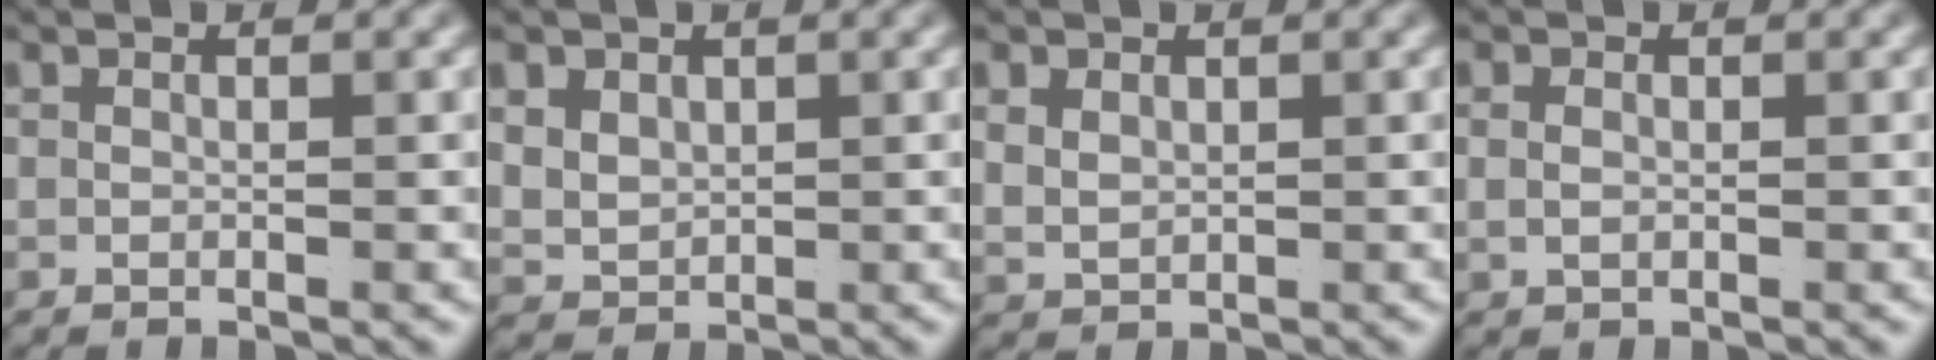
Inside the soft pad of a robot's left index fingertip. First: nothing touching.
{"total": 3.7, "force": [0.9, 3.2, 1.7], "torque": [-0.054, -0.023, 0.032]}
{"total": 2.3, "force": [0.9, 1.8, 1.1], "torque": [-0.032, -0.012, 0.029]}
{"total": 0.8, "force": [0.1, 0.4, 0.7], "torque": [-0.017, -0.007, 0.009]}